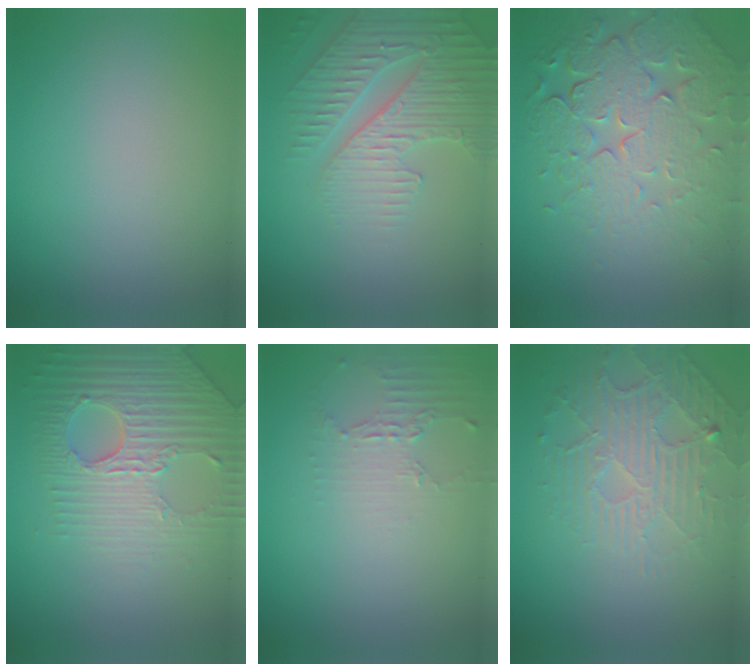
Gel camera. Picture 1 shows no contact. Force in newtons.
{"total": 4.5, "press": 4.3, "slide": 1.2}
{"total": 7.9, "press": 5.6, "slide": 5.5}
{"total": 4.8, "press": 4.5, "slide": 1.7}
{"total": 2.0, "press": 1.5, "slide": 1.4}
{"total": 4.6, "press": 3.5, "slide": 3.1}